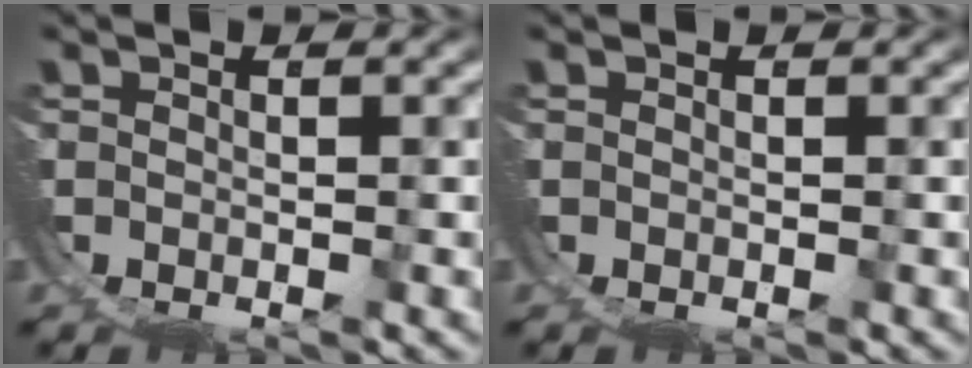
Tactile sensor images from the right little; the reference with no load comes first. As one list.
[{"total": 0.0}]